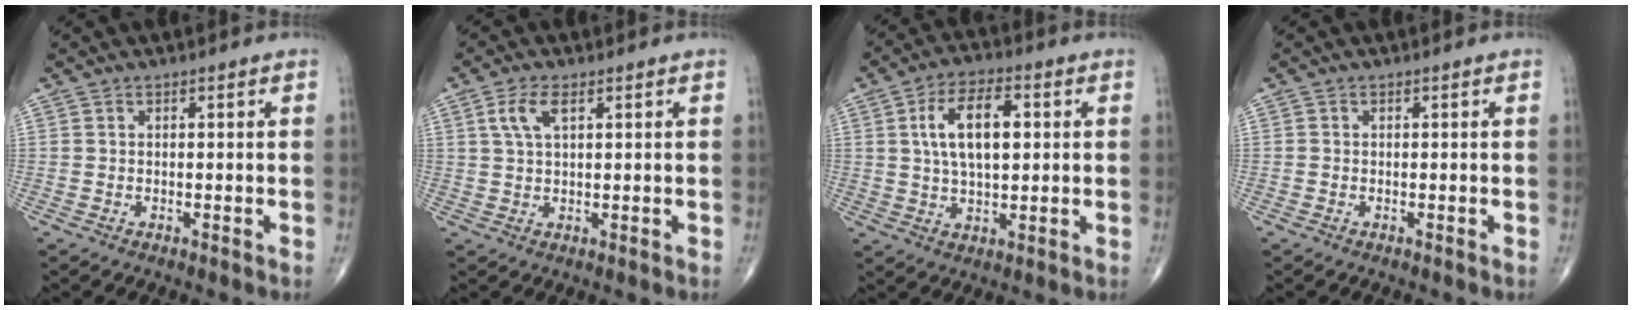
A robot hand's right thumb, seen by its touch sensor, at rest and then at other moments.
{"total": 4.5, "force": [1.8, 2.0, 3.6], "torque": [-0.080, 0.005, 0.037]}
{"total": 11.3, "force": [2.2, 5.6, 9.6], "torque": [-0.160, 0.006, 0.038]}
{"total": 0.0}